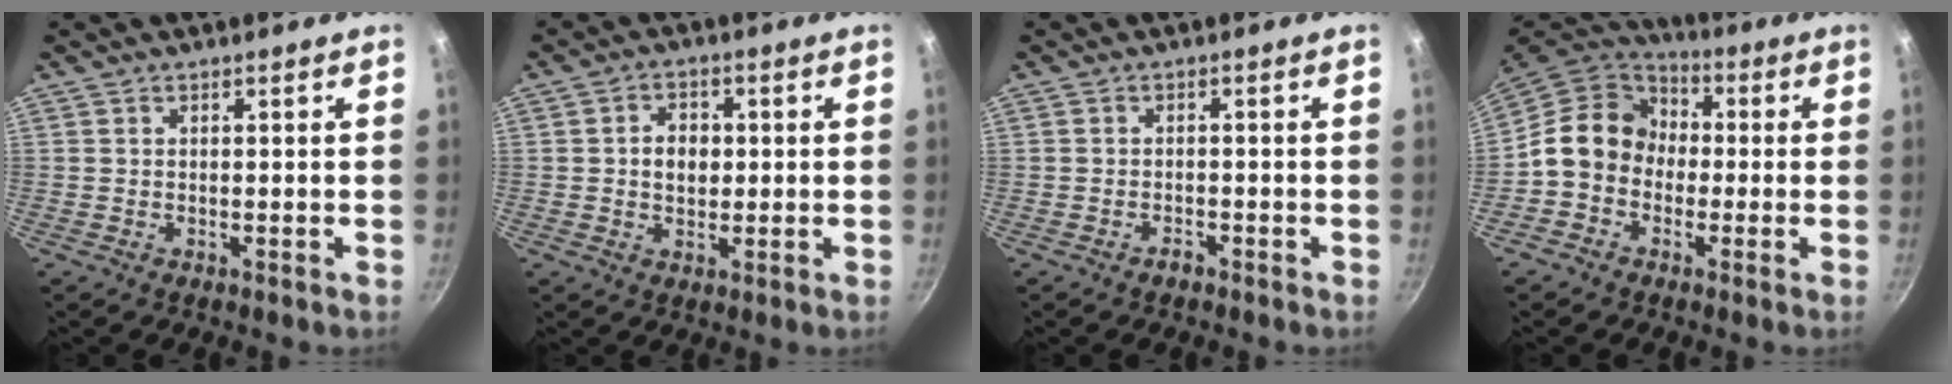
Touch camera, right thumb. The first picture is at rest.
{"total": 5.1, "force": [0.3, 3.9, 3.2], "torque": [-0.030, 0.006, 0.002]}
{"total": 1.4, "force": [-1.1, 0.6, 0.5], "torque": [-0.005, 0.015, -0.017]}
{"total": 12.2, "force": [-0.9, 10.4, 6.3], "torque": [-0.073, 0.037, -0.039]}